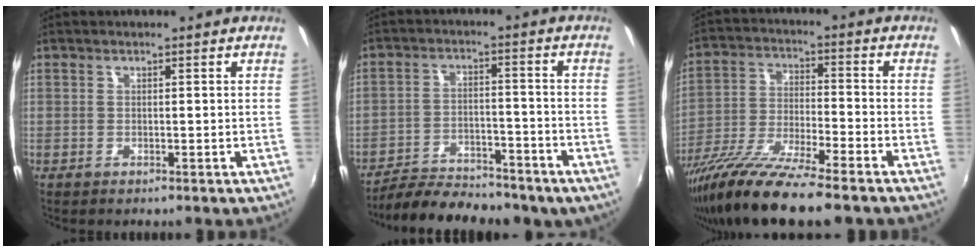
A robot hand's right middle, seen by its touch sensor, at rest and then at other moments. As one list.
[{"total": 16.0, "force": [-13.0, 5.9, 7.3], "torque": [-0.153, -0.019, -0.184]}, {"total": 16.0, "force": [-12.3, 1.7, 10.1], "torque": [-0.200, -0.040, -0.226]}]